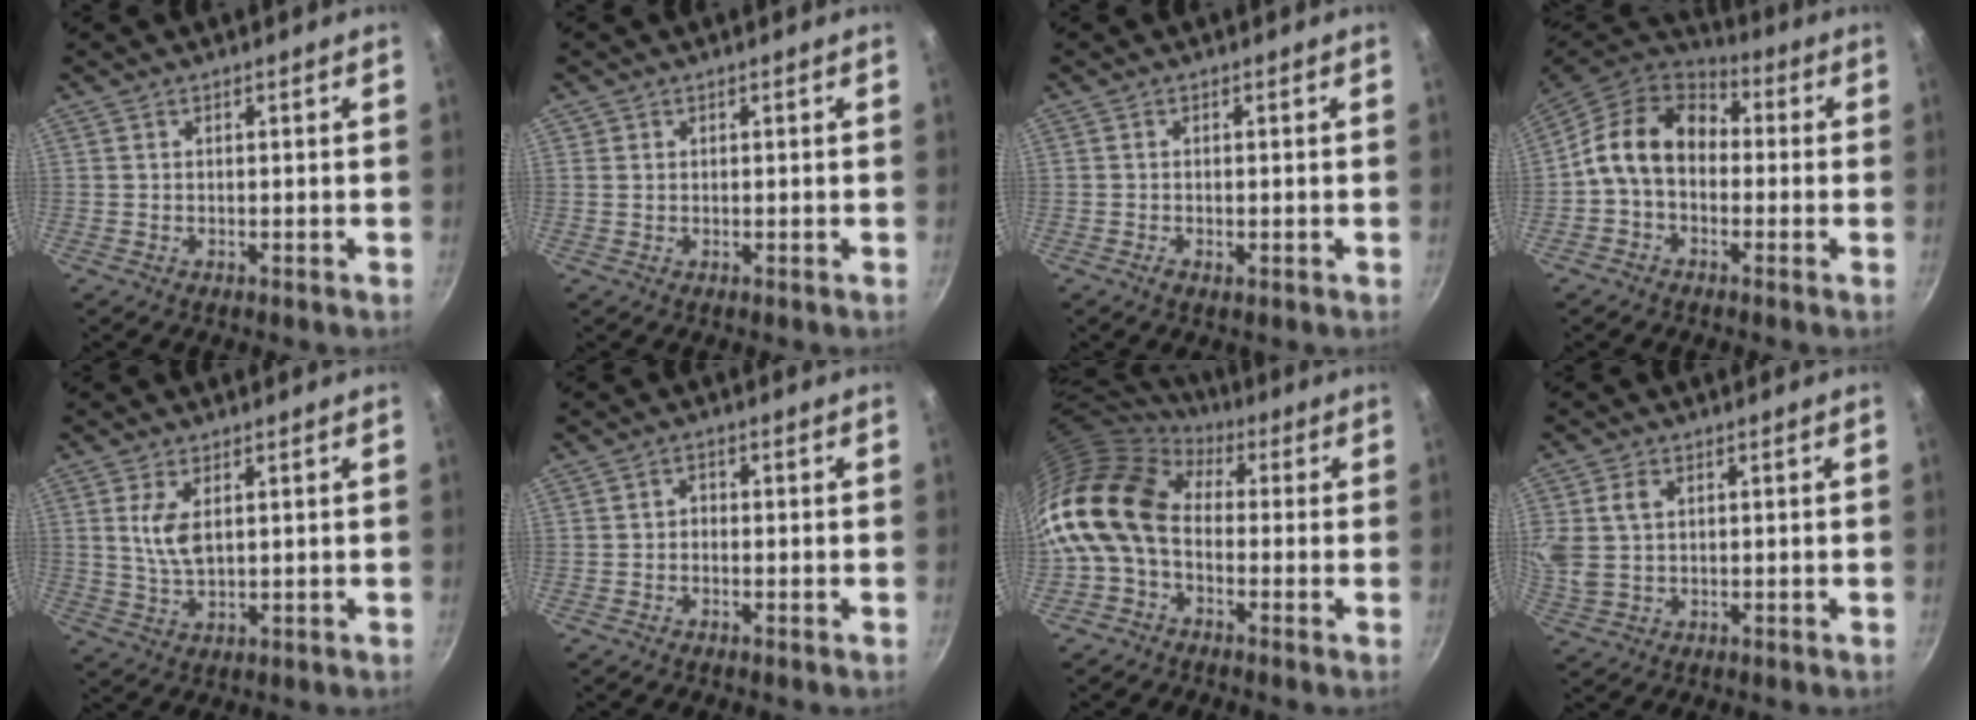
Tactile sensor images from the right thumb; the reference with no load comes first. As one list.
[{"total": 0.8, "force": [0.3, 0.8, 0.1], "torque": [0.004, 0.001, 0.002]}, {"total": 1.2, "force": [-0.4, 0.5, 1.1], "torque": [-0.019, -0.001, -0.008]}, {"total": 12.9, "force": [0.1, 9.5, 8.7], "torque": [-0.125, 0.037, -0.021]}, {"total": 5.6, "force": [1.5, 2.6, 4.7], "torque": [-0.089, -0.012, 0.032]}, {"total": 1.4, "force": [-0.6, 1.1, 0.6], "torque": [-0.006, 0.009, -0.013]}, {"total": 15.2, "force": [-0.4, 10.8, 10.7], "torque": [-0.200, 0.030, -0.027]}, {"total": 7.7, "force": [1.9, 5.6, 4.9], "torque": [-0.101, 0.000, 0.040]}]